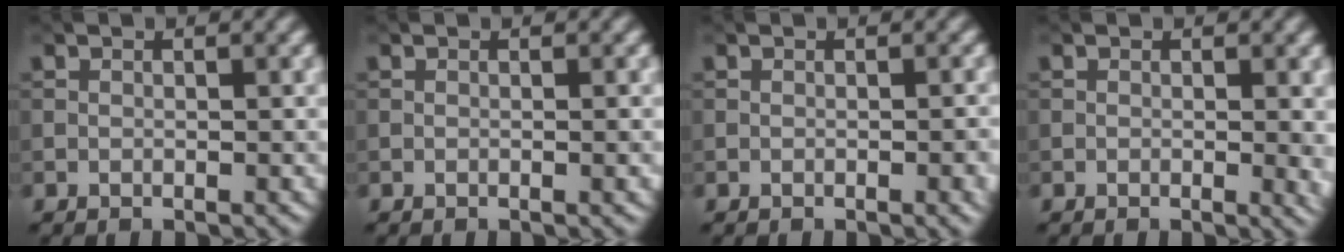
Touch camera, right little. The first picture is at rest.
{"total": 0.9, "force": [0.0, 0.2, 0.9], "torque": [-0.007, 0.001, -0.002]}
{"total": 1.4, "force": [-0.3, 0.3, 1.3], "torque": [-0.016, -0.002, -0.003]}
{"total": 1.6, "force": [0.1, 0.3, 1.6], "torque": [-0.017, -0.006, 0.001]}